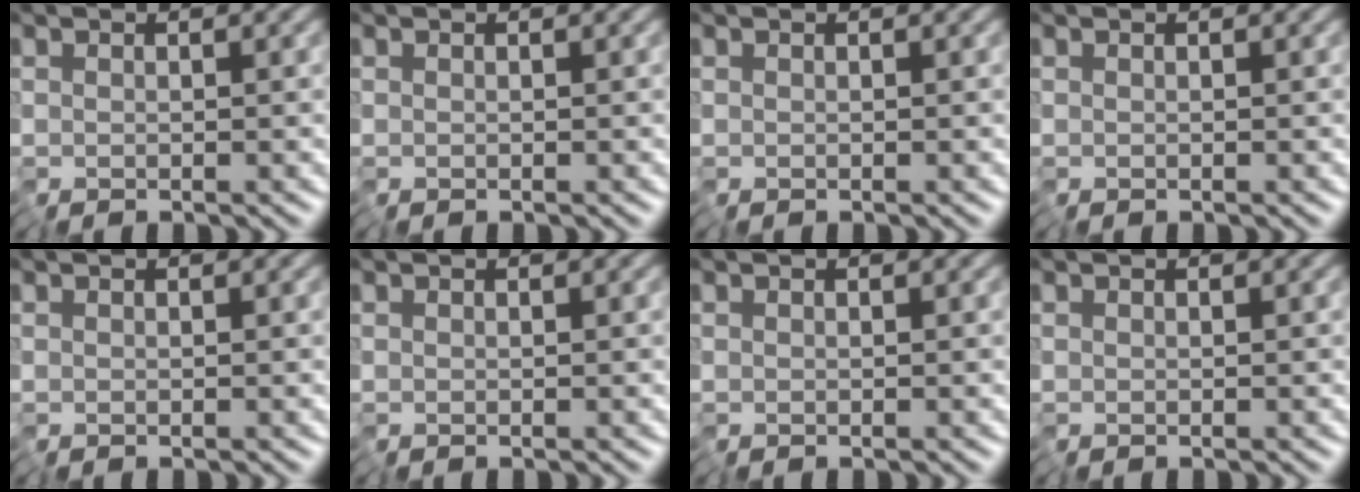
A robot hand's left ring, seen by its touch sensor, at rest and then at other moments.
{"total": 0.0}
{"total": 0.0}
{"total": 0.0}
{"total": 0.0}
{"total": 0.0}
{"total": 0.0}
{"total": 0.0}